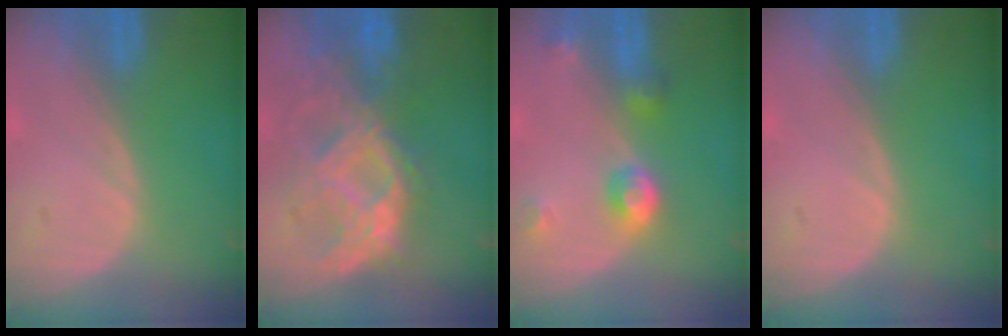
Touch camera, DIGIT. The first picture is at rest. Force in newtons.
{"total": 9.6, "press": 8.9, "slide": 3.8}
{"total": 4.8, "press": 4.4, "slide": 2.0}
{"total": 0.0}